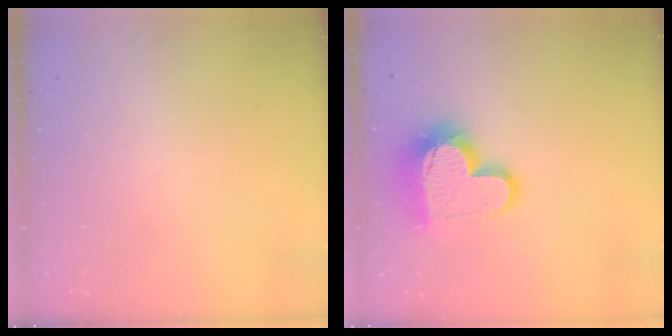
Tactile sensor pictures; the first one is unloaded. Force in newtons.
{"total": 16.6, "press": 16.5, "slide": 1.3}